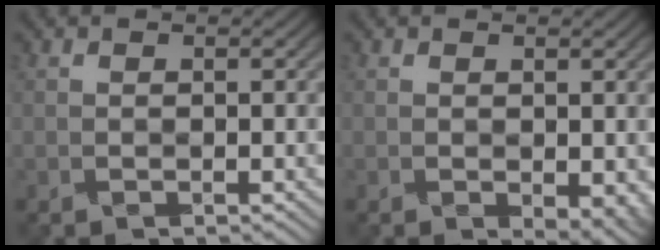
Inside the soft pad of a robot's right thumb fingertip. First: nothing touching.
{"total": 3.0, "force": [-0.4, 1.7, 2.4], "torque": [-0.033, -0.011, 0.001]}